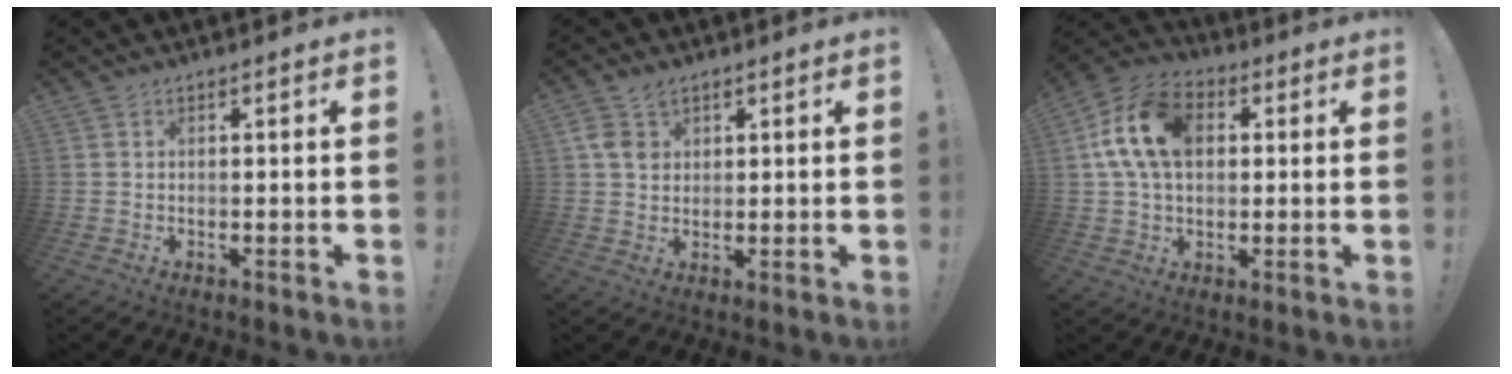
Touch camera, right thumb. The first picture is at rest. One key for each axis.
{"total": 6.2, "fx": 3.0, "fy": 4.7, "fz": 2.8, "tx": -0.038, "ty": -0.003, "tz": 0.060}
{"total": 16.3, "fx": 3.3, "fy": 11.2, "fz": 11.4, "tx": -0.200, "ty": 0.008, "tz": 0.065}